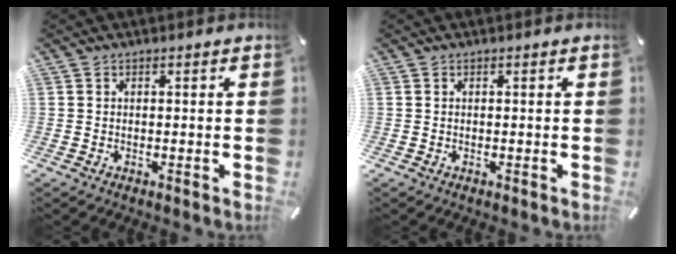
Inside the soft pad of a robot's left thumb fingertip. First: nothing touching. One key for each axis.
{"total": 0.0}